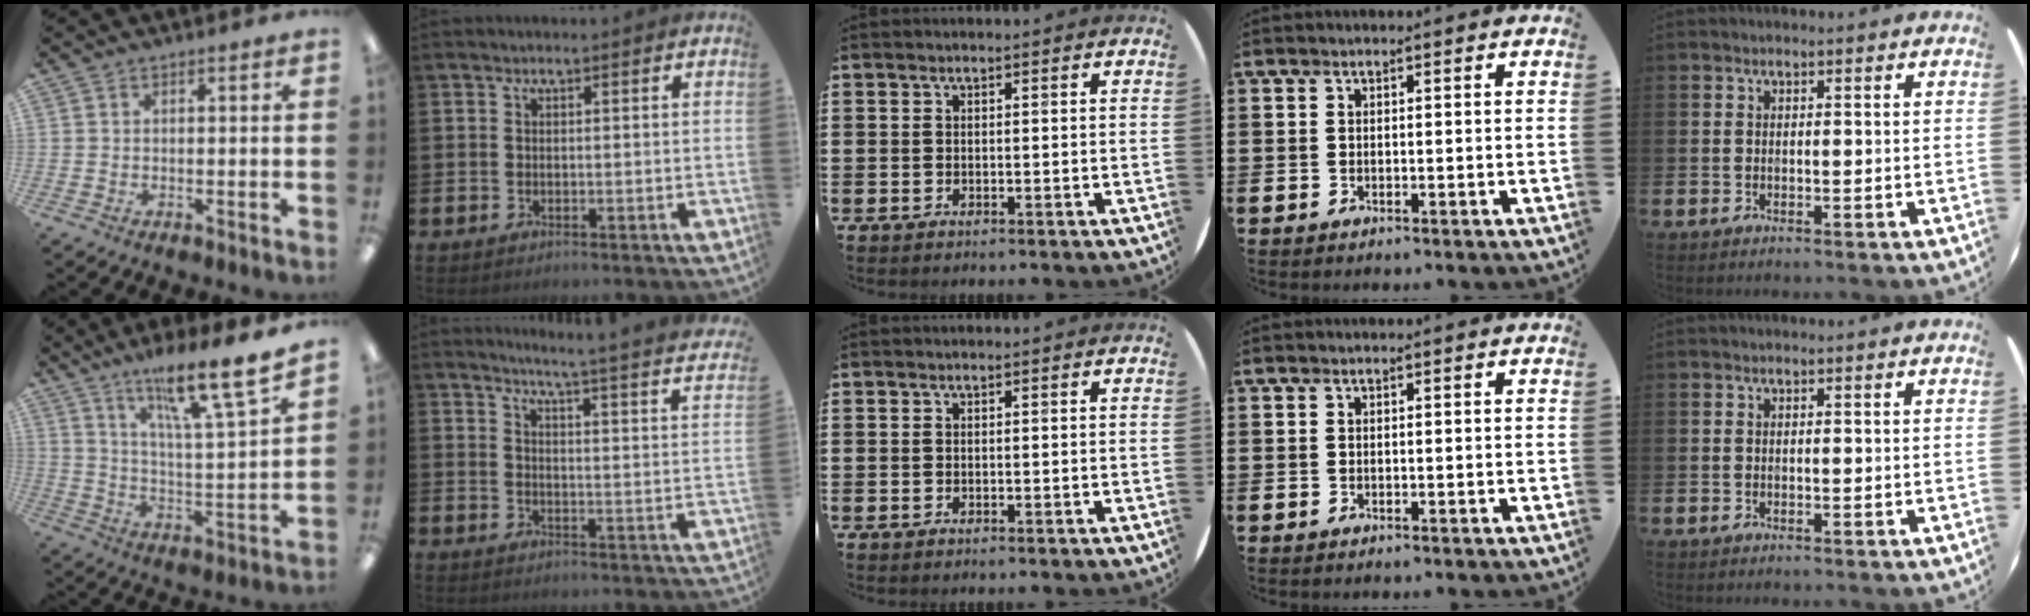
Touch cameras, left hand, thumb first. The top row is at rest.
{"thumb": {"total": 15.3, "force": [12.5, 1.1, 8.9], "torque": [-0.145, -0.092, 0.197]}, "index": {"total": 4.2, "force": [4.0, -0.7, 1.3], "torque": [-0.031, -0.048, 0.057]}}